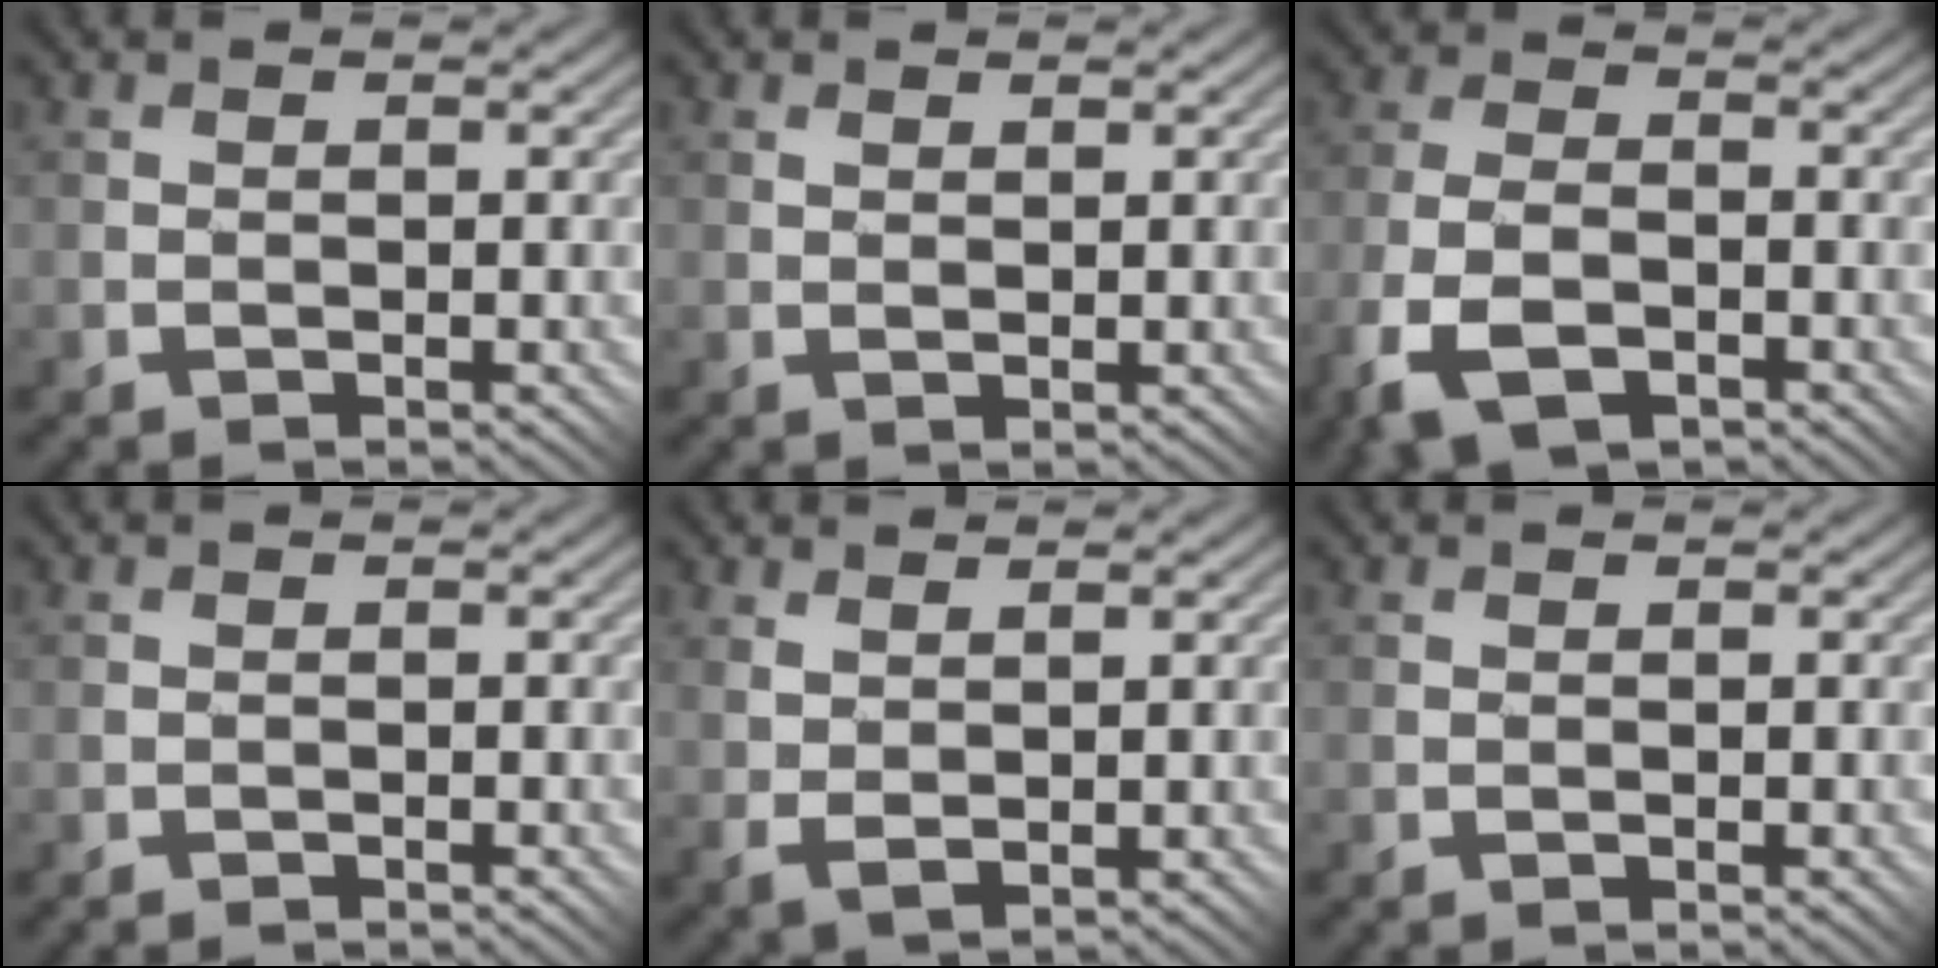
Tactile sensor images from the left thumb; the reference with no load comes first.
{"total": 1.0, "force": [0.7, 0.1, 0.7], "torque": [-0.011, 0.003, 0.016]}
{"total": 8.6, "force": [-4.8, 4.4, 5.6], "torque": [-0.143, -0.018, -0.092]}
{"total": 0.7, "force": [-0.6, -0.2, -0.2], "torque": [0.005, 0.004, -0.015]}
{"total": 2.1, "force": [1.1, 0.5, 1.6], "torque": [-0.043, -0.002, 0.026]}
{"total": 0.0}